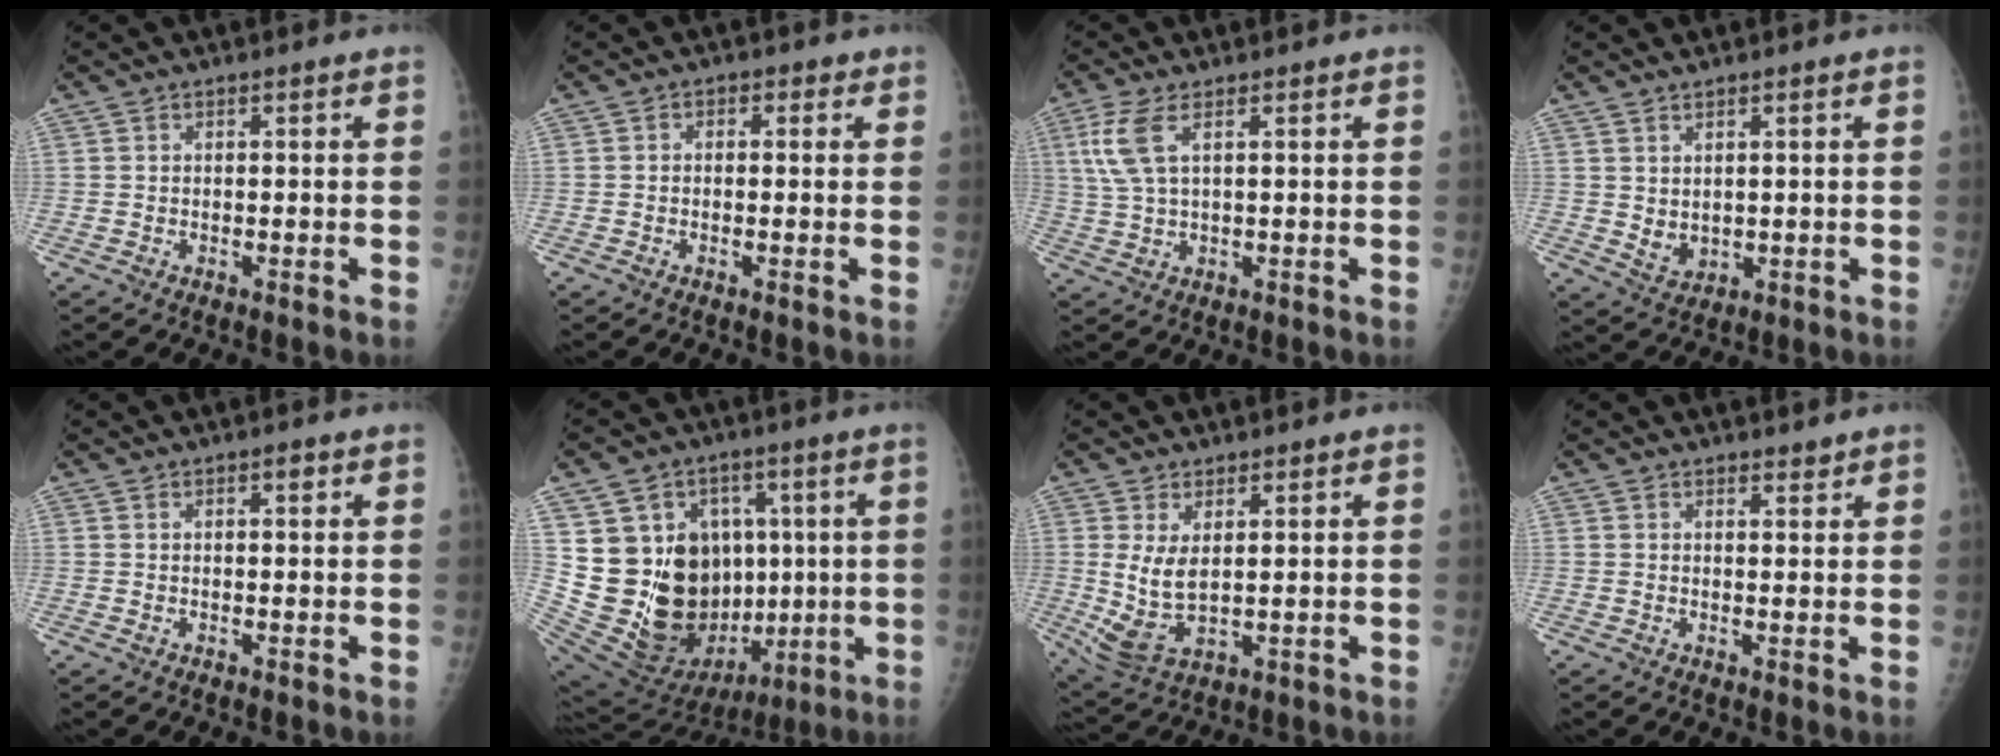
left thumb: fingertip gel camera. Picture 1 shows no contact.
{"total": 1.5, "force": [0.3, 1.2, 0.9], "torque": [0.003, 0.004, -0.005]}
{"total": 6.1, "force": [2.2, 2.2, 5.3], "torque": [-0.143, 0.001, 0.051]}
{"total": 3.5, "force": [1.0, 2.3, 2.4], "torque": [-0.035, -0.016, 0.029]}
{"total": 1.1, "force": [0.5, 0.4, 0.9], "torque": [-0.010, 0.001, 0.007]}
{"total": 26.8, "force": [1.5, 19.7, 18.1], "torque": [-0.292, 0.008, 0.064]}
{"total": 7.4, "force": [1.2, 3.7, 6.4], "torque": [-0.130, -0.016, 0.039]}
{"total": 1.4, "force": [1.3, 0.5, 0.3], "torque": [0.003, -0.010, 0.018]}